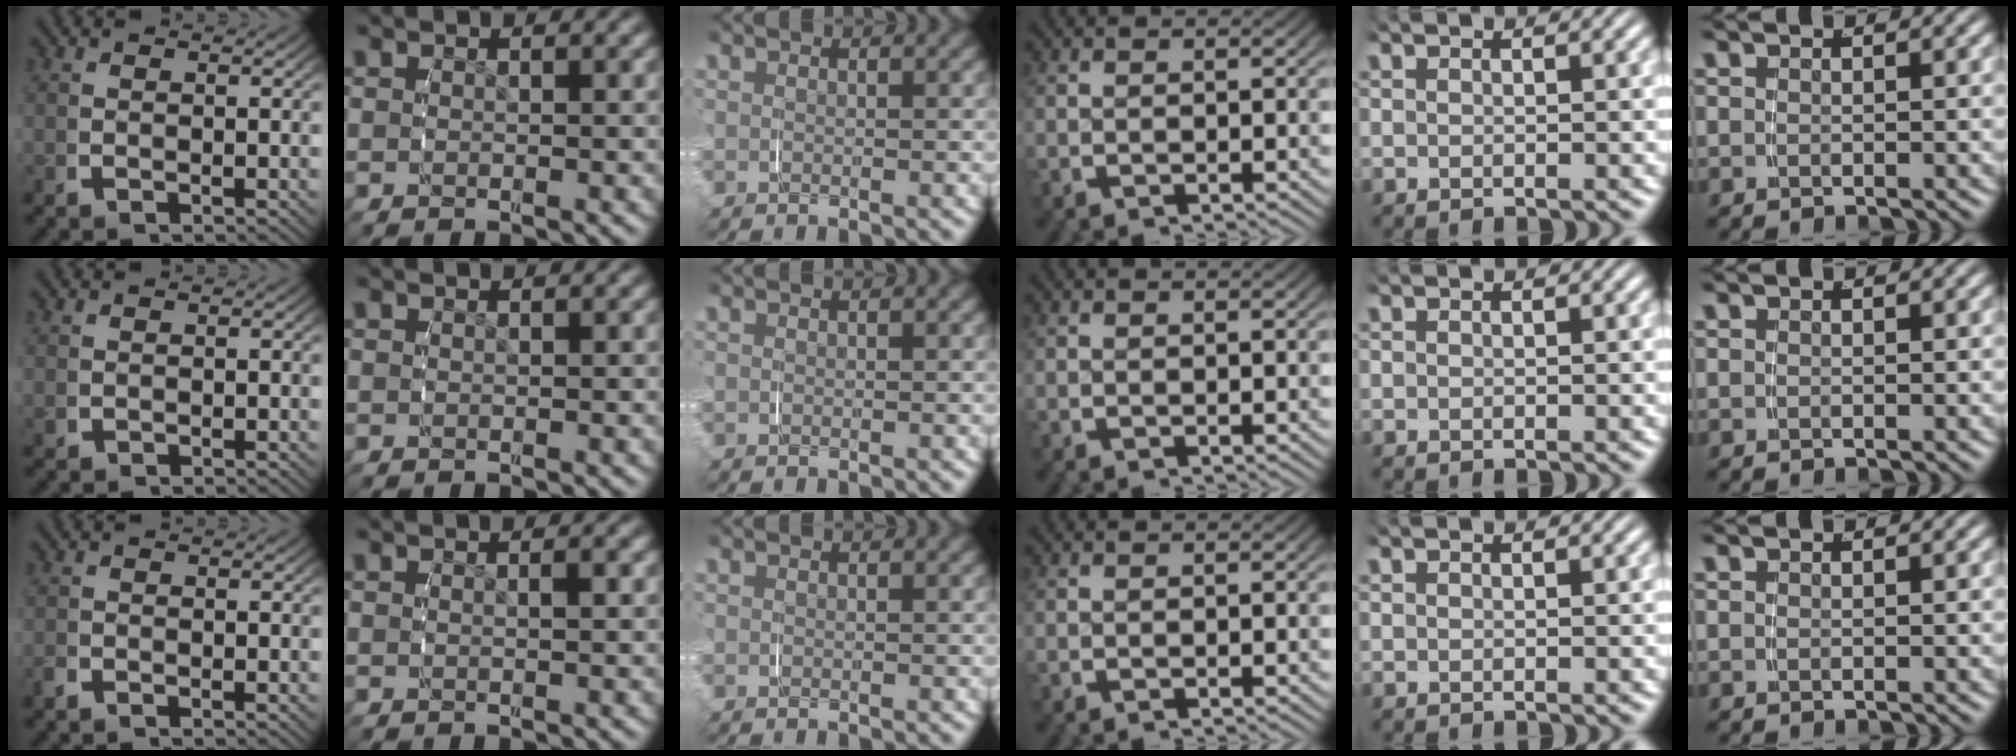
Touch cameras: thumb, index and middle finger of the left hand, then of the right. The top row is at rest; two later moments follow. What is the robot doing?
{"motion": "grasp_and_lifting", "object": "lipstick"}